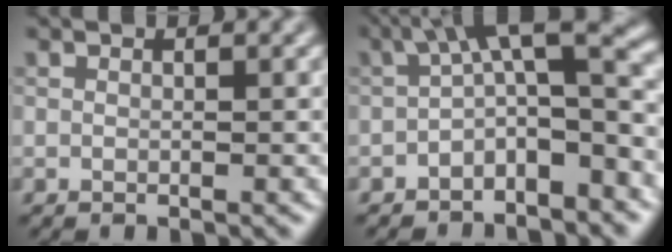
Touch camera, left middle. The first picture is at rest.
{"total": 6.2, "force": [-1.8, 2.1, 5.6], "torque": [-0.077, 0.020, -0.047]}